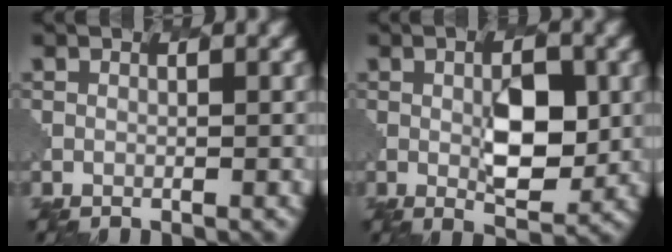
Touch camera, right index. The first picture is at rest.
{"total": 4.8, "force": [0.3, 2.1, 4.4], "torque": [-0.070, -0.005, 0.008]}